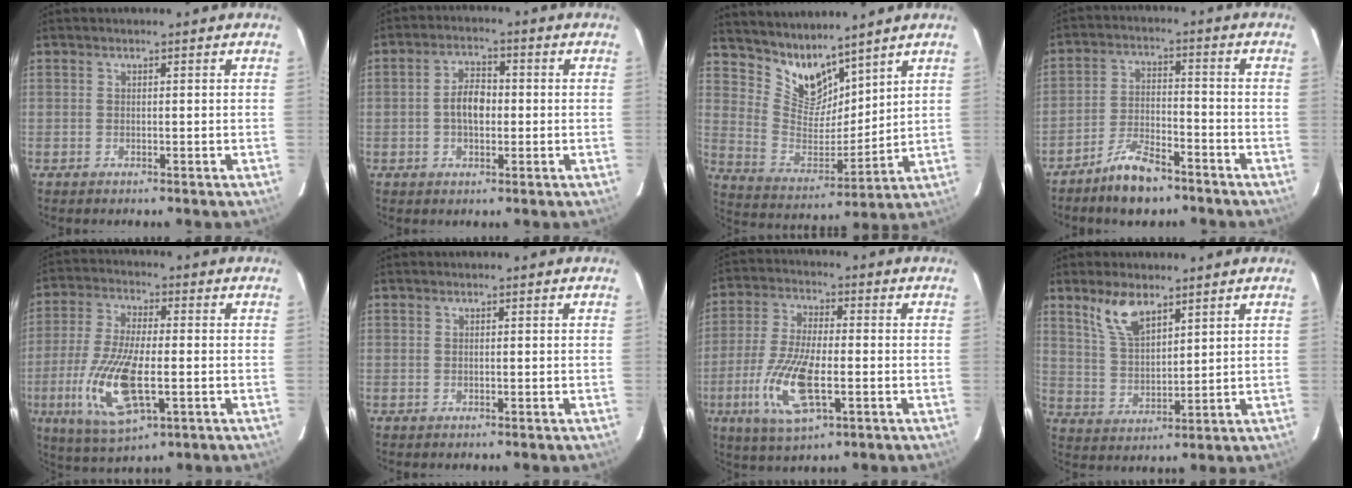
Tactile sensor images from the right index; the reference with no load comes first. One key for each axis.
{"total": 5.4, "fx": -0.5, "fy": 3.2, "fz": 4.4, "tx": -0.082, "ty": 0.013, "tz": -0.008}
{"total": 10.4, "fx": 8.9, "fy": 4.1, "fz": 3.3, "tx": -0.064, "ty": -0.011, "tz": 0.181}
{"total": 8.2, "fx": -6.5, "fy": 2.9, "fz": 4.2, "tx": -0.097, "ty": 0.003, "tz": -0.117}
{"total": 15.0, "fx": -4.0, "fy": 5.3, "fz": 13.5, "tx": -0.287, "ty": -0.017, "tz": -0.074}
{"total": 0.0}
{"total": 13.3, "fx": -4.1, "fy": 4.7, "fz": 11.7, "tx": -0.249, "ty": -0.012, "tz": -0.079}
{"total": 8.0, "fx": 5.4, "fy": 3.3, "fz": 4.9, "tx": -0.093, "ty": 0.007, "tz": 0.113}